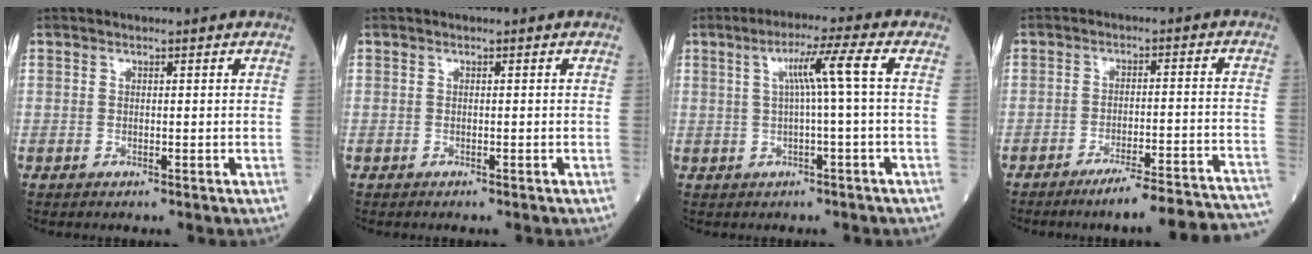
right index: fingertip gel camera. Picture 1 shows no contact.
{"total": 0.7, "force": [-0.6, 0.0, 0.3], "torque": [-0.004, 0.000, -0.009]}
{"total": 5.7, "force": [0.8, -1.2, 5.6], "torque": [-0.099, 0.014, 0.018]}
{"total": 17.8, "force": [-16.4, -0.2, 6.9], "torque": [-0.037, 0.008, -0.211]}